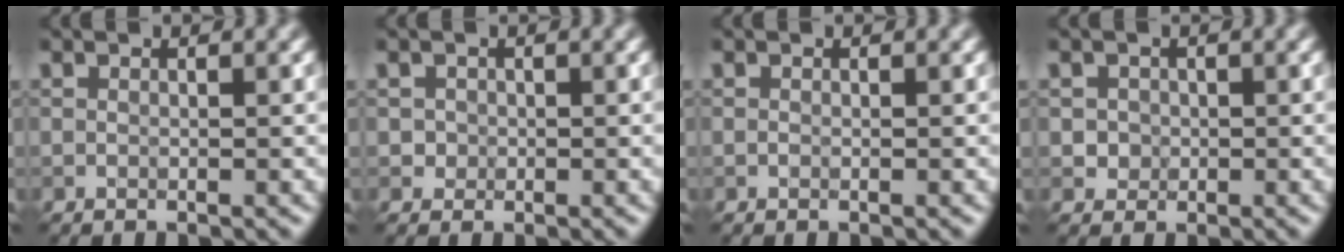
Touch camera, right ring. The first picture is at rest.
{"total": 1.0, "force": [0.0, 1.0, 0.1], "torque": [0.011, -0.002, 0.000]}
{"total": 0.0}
{"total": 1.3, "force": [0.0, 1.3, 0.3], "torque": [0.006, -0.003, 0.009]}